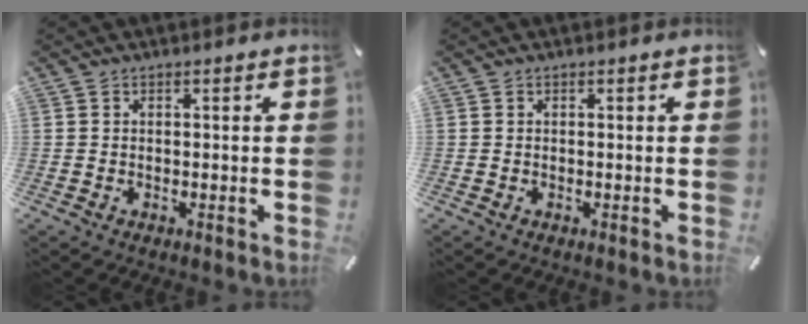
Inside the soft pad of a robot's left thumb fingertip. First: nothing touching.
{"total": 0.0}